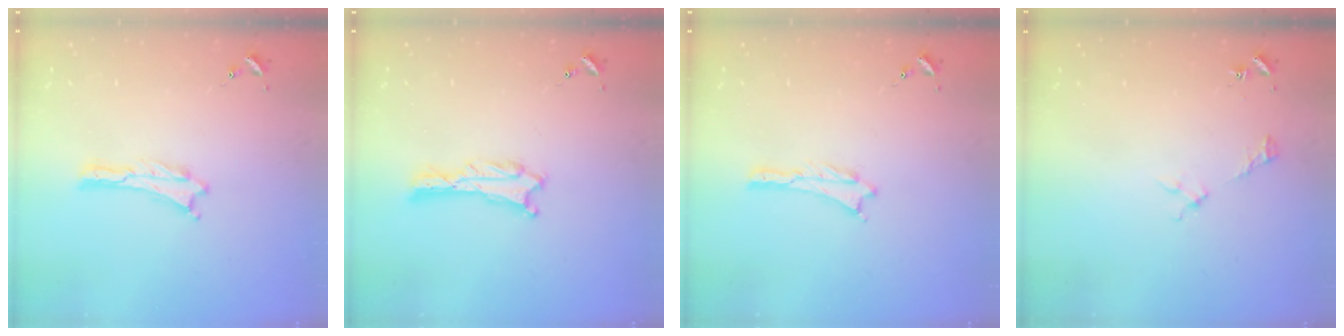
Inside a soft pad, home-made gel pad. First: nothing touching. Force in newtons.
{"total": 0.9, "press": 0.9, "slide": 0.1}
{"total": 0.5, "press": 0.5, "slide": 0.2}
{"total": 2.2, "press": 2.2, "slide": 0.3}